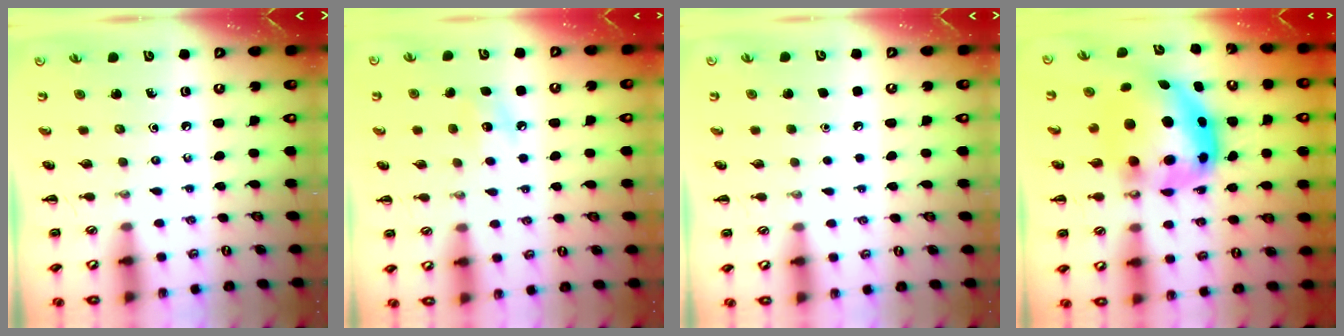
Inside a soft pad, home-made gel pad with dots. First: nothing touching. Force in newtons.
{"total": 7.8, "press": 7.6, "slide": 1.7}
{"total": 1.7, "press": 1.7, "slide": 0.1}
{"total": 10.7, "press": 10.5, "slide": 2.5}